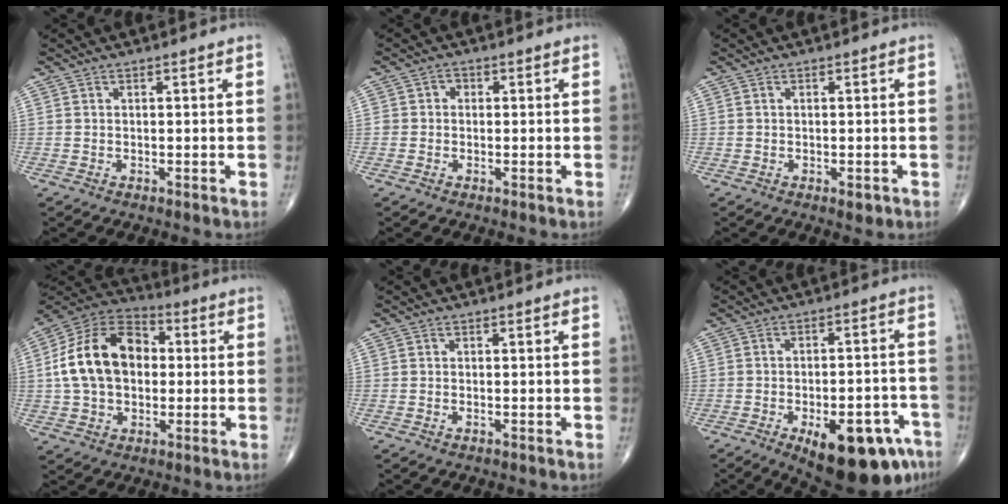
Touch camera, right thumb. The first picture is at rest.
{"total": 1.7, "force": [0.0, 1.5, 0.6], "torque": [0.004, 0.006, -0.005]}
{"total": 1.6, "force": [-0.7, 0.8, 1.2], "torque": [-0.010, -0.001, -0.008]}
{"total": 17.3, "force": [1.2, 12.0, 12.4], "torque": [-0.204, 0.028, 0.013]}
{"total": 0.0}
{"total": 18.0, "force": [-9.5, 7.4, 13.4], "torque": [-0.125, 0.043, -0.119]}